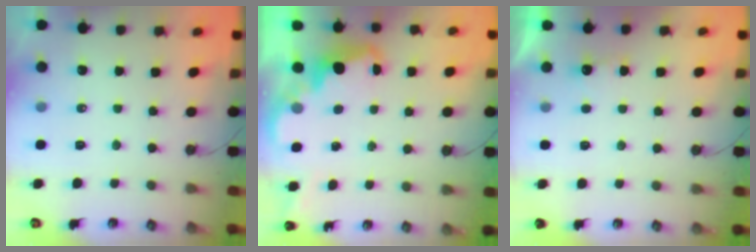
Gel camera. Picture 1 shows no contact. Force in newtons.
{"total": 2.8, "press": 2.7, "slide": 0.7}
{"total": 2.1, "press": 1.9, "slide": 0.9}